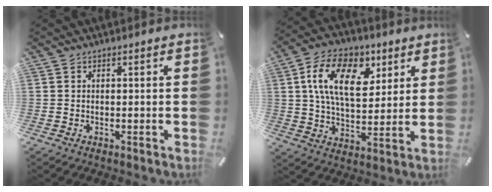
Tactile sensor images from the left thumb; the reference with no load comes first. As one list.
[{"total": 16.5, "force": [5.9, 10.2, 11.5], "torque": [-0.192, 0.000, 0.105]}]